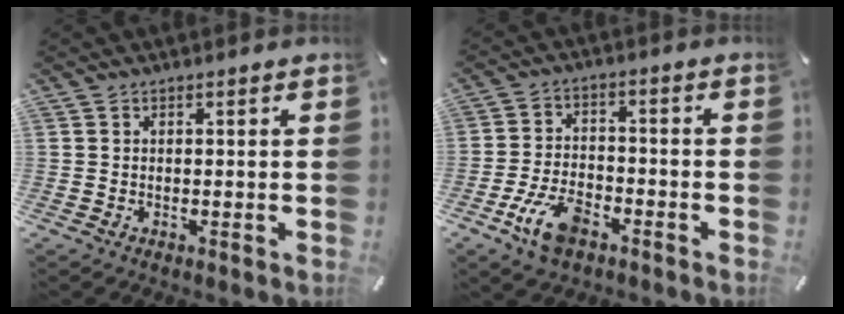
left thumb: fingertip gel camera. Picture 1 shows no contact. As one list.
[{"total": 9.7, "force": [-5.3, 5.2, 6.3], "torque": [-0.137, 0.016, -0.098]}]